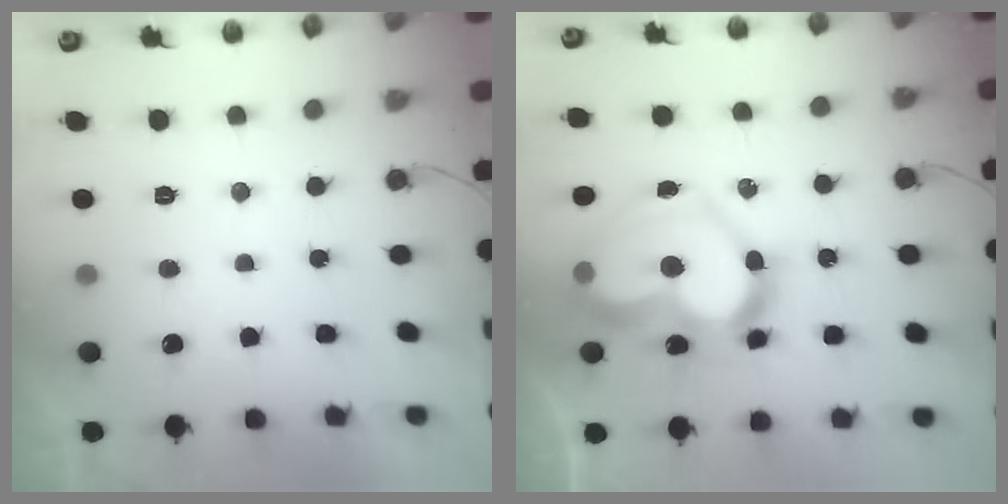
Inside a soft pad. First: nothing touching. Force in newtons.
{"total": 21.4, "press": 21.3, "slide": 2.6}